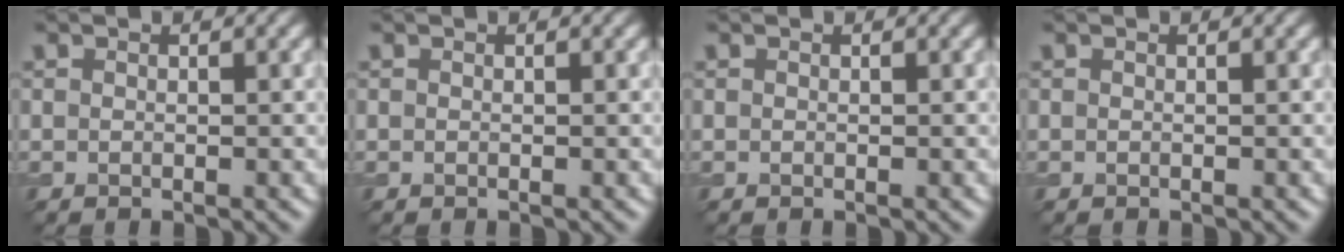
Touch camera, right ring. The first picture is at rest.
{"total": 0.0}
{"total": 0.0}
{"total": 0.0}